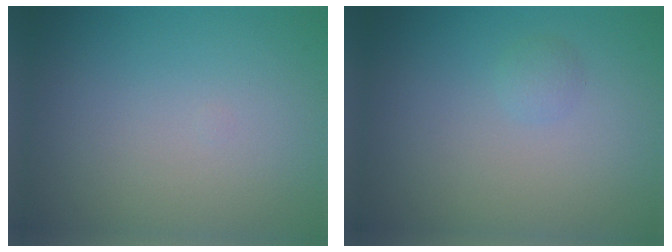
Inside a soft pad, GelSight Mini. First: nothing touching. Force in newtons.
{"total": 0.8, "press": 0.8, "slide": 0.0}